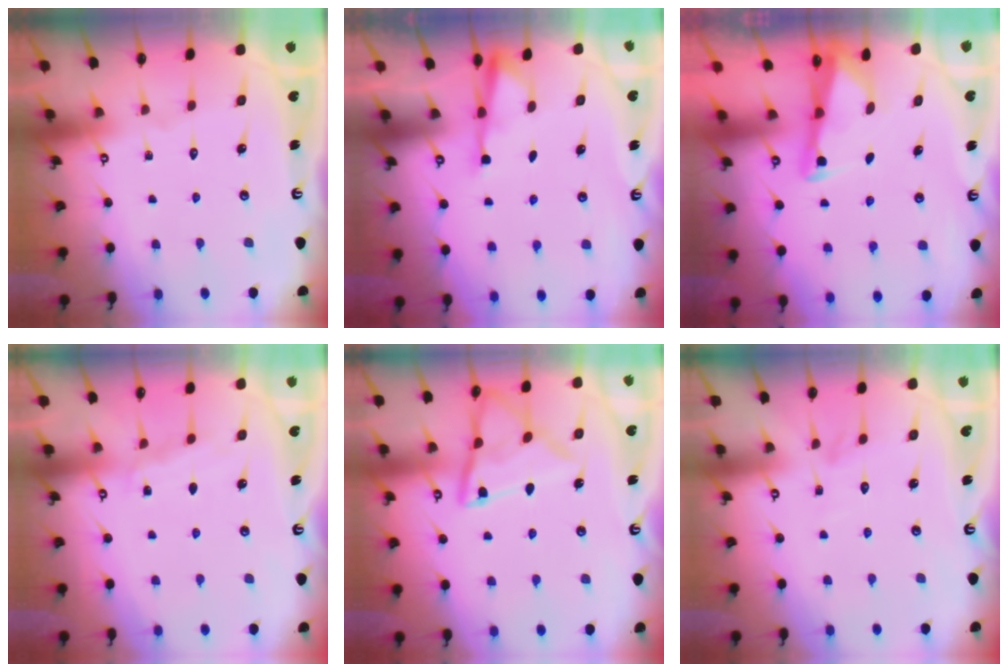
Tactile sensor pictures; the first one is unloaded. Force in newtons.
{"total": 3.2, "press": 3.1, "slide": 0.7}
{"total": 2.5, "press": 2.5, "slide": 0.2}
{"total": 5.1, "press": 5.0, "slide": 0.6}
{"total": 12.6, "press": 12.5, "slide": 1.2}
{"total": 2.9, "press": 2.9, "slide": 0.3}